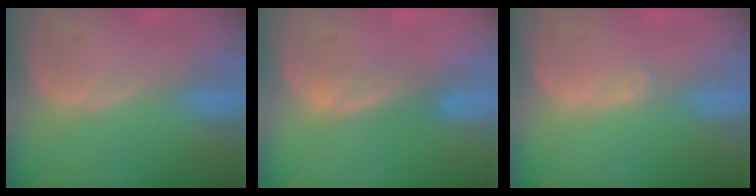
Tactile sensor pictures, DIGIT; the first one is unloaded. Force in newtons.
{"total": 2.2, "press": 2.2, "slide": 0.2}
{"total": 0.9, "press": 0.7, "slide": 0.6}